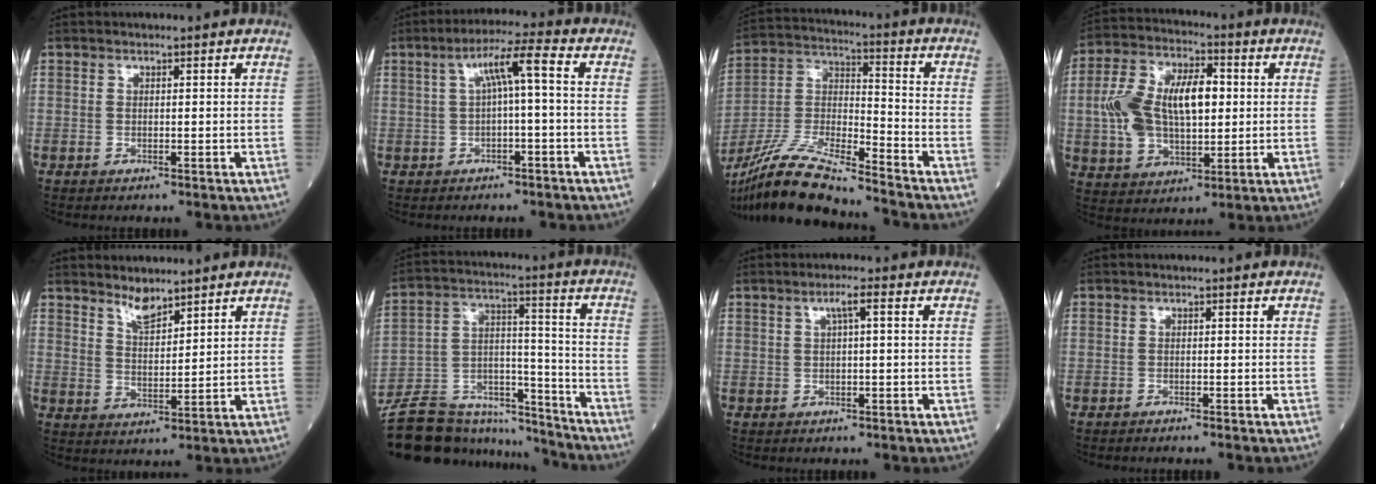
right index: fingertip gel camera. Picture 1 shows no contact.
{"total": 5.9, "force": [0.6, 0.2, 5.8], "torque": [-0.100, 0.025, 0.011]}
{"total": 17.2, "force": [-15.4, 0.8, 7.7], "torque": [-0.165, -0.010, -0.292]}
{"total": 14.9, "force": [1.2, 7.5, 12.8], "torque": [-0.257, 0.031, 0.029]}
{"total": 4.0, "force": [3.6, 0.9, 1.6], "torque": [-0.033, -0.007, 0.070]}
{"total": 20.1, "force": [-18.3, 6.1, 5.6], "torque": [-0.122, 0.032, -0.299]}
{"total": 2.2, "force": [0.7, 0.0, 2.1], "torque": [-0.038, 0.006, 0.013]}
{"total": 1.6, "force": [-1.5, -0.1, 0.6], "torque": [-0.008, 0.001, -0.019]}